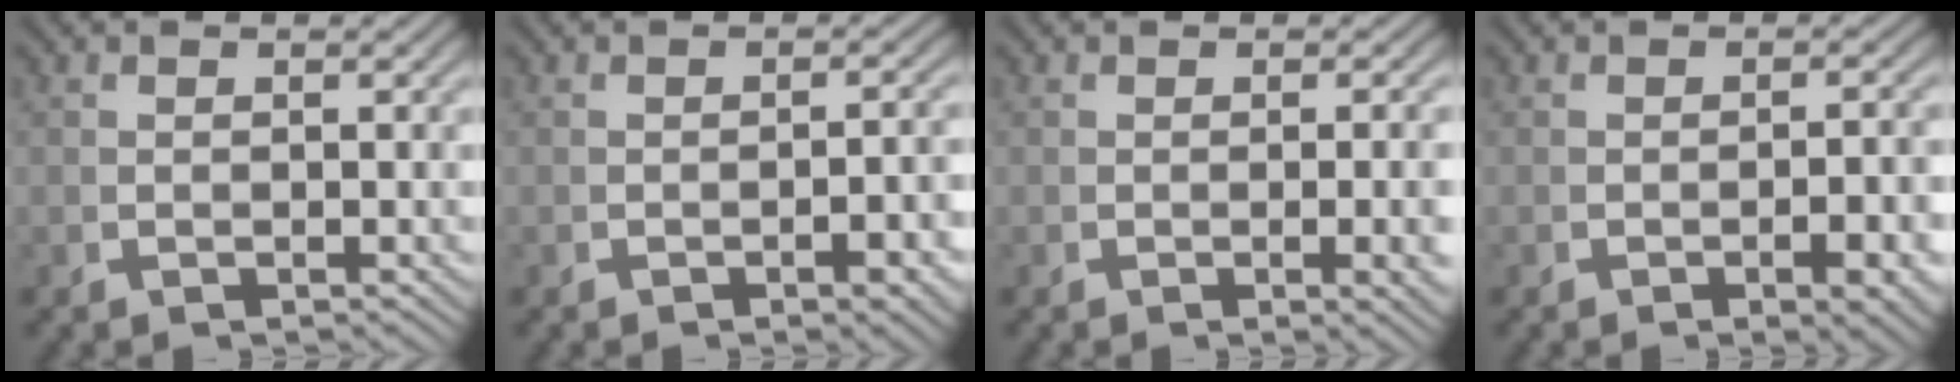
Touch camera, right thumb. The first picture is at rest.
{"total": 2.2, "force": [-1.1, 0.5, 1.9], "torque": [-0.022, 0.007, -0.017]}
{"total": 2.7, "force": [-0.4, 0.5, 2.6], "torque": [-0.033, 0.003, -0.007]}
{"total": 2.9, "force": [-1.1, 0.8, 2.6], "torque": [-0.032, 0.005, -0.018]}